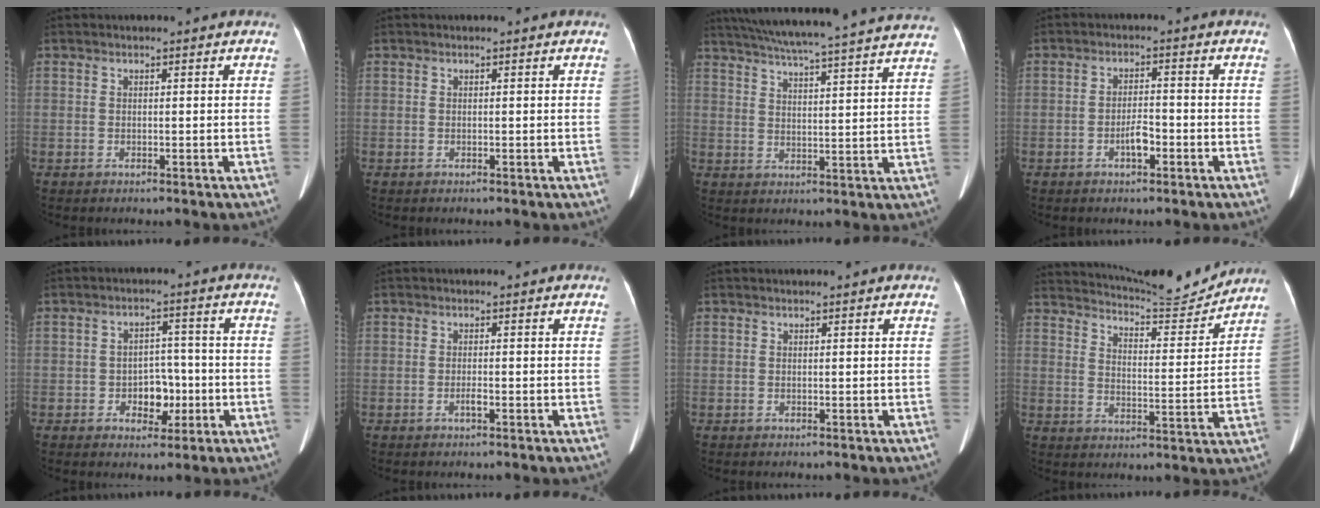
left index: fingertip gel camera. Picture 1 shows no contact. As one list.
[{"total": 0.0}, {"total": 27.7, "force": [25.1, 0.2, 11.6], "torque": [-0.195, -0.017, 0.320]}, {"total": 3.0, "force": [-1.6, 1.0, 2.3], "torque": [-0.042, 0.003, -0.029]}, {"total": 5.2, "force": [-1.7, 3.5, 3.4], "torque": [-0.053, 0.013, -0.023]}, {"total": 0.9, "force": [-0.6, 0.1, 0.7], "torque": [-0.018, -0.001, -0.010]}, {"total": 0.5, "force": [0.5, 0.0, 0.2], "torque": [0.000, 0.007, 0.010]}, {"total": 13.1, "force": [12.9, -0.1, 2.2], "torque": [-0.044, -0.027, 0.181]}]